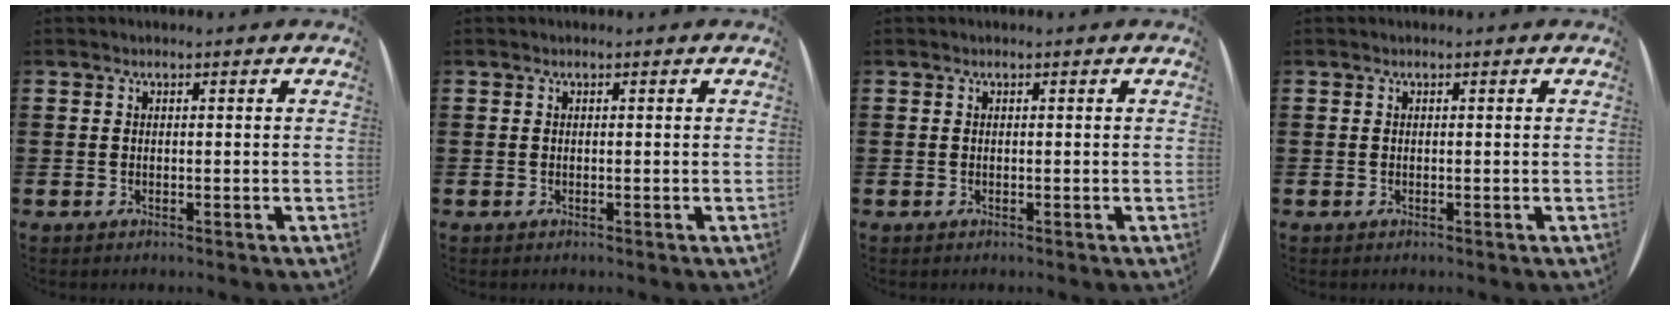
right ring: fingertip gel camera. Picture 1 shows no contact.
{"total": 0.0}
{"total": 0.0}
{"total": 0.0}